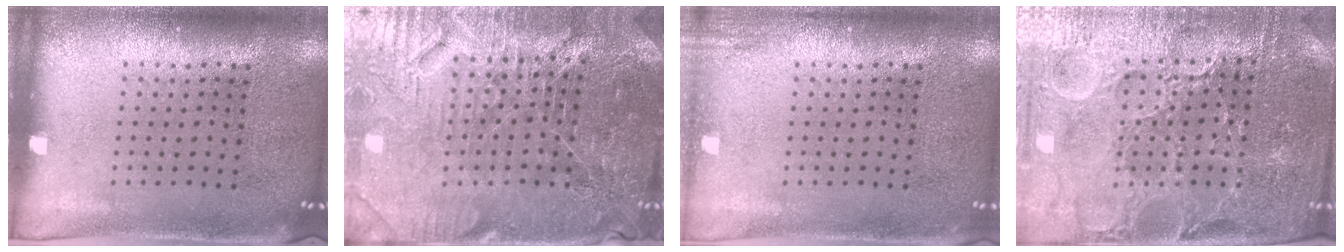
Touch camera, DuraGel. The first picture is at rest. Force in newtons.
{"total": 4.6, "press": 4.4, "slide": 1.3}
{"total": 1.2, "press": 1.2, "slide": 0.3}
{"total": 4.2, "press": 4.1, "slide": 1.2}